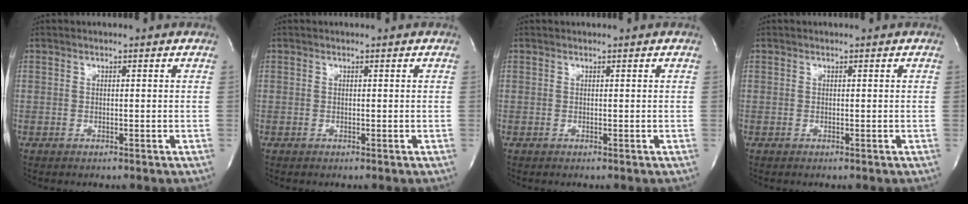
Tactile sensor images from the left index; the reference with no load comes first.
{"total": 0.0}
{"total": 0.0}
{"total": 0.0}